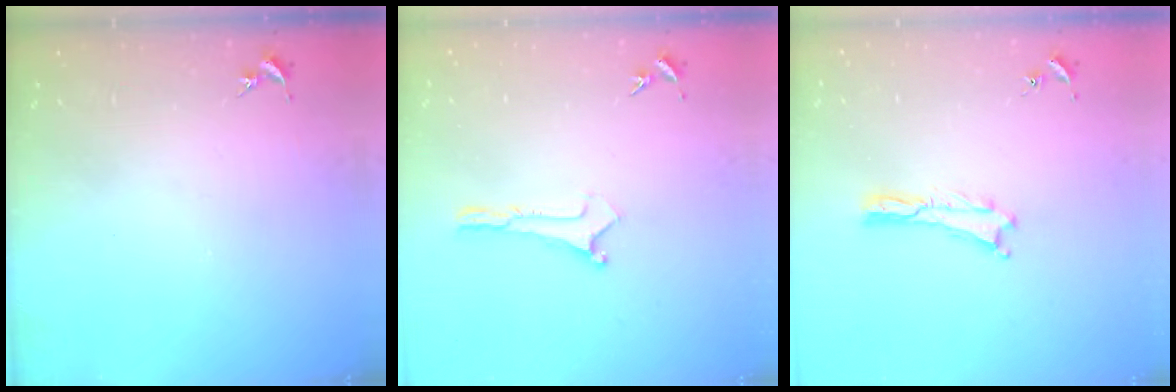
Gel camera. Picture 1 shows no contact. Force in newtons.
{"total": 0.0}
{"total": 0.0}